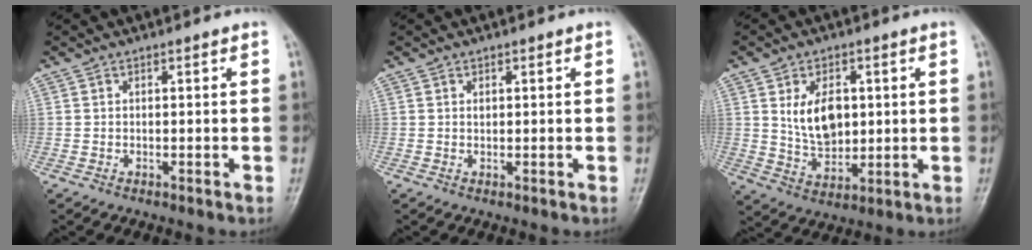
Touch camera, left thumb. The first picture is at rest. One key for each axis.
{"total": 0.7, "fx": 0.3, "fy": 0.5, "fz": 0.4, "tx": -0.002, "ty": -0.001, "tz": 0.005}
{"total": 9.3, "fx": 1.9, "fy": 6.2, "fz": 6.7, "tx": -0.089, "ty": -0.014, "tz": 0.044}